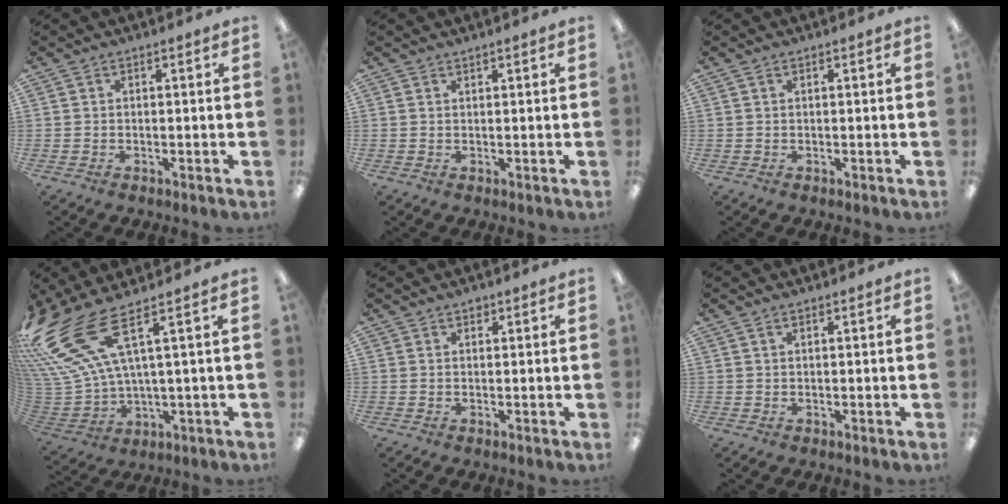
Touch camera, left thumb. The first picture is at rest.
{"total": 0.7, "force": [0.7, 0.0, 0.0], "torque": [0.000, -0.001, 0.013]}
{"total": 0.8, "force": [0.4, 0.2, 0.7], "torque": [-0.014, 0.001, 0.007]}
{"total": 19.0, "force": [9.7, 8.3, 14.1], "torque": [-0.314, -0.052, 0.175]}
{"total": 1.0, "force": [0.9, 0.5, 0.3], "torque": [0.002, -0.003, 0.014]}
{"total": 1.3, "force": [0.8, 0.5, 0.9], "torque": [-0.020, 0.002, 0.014]}